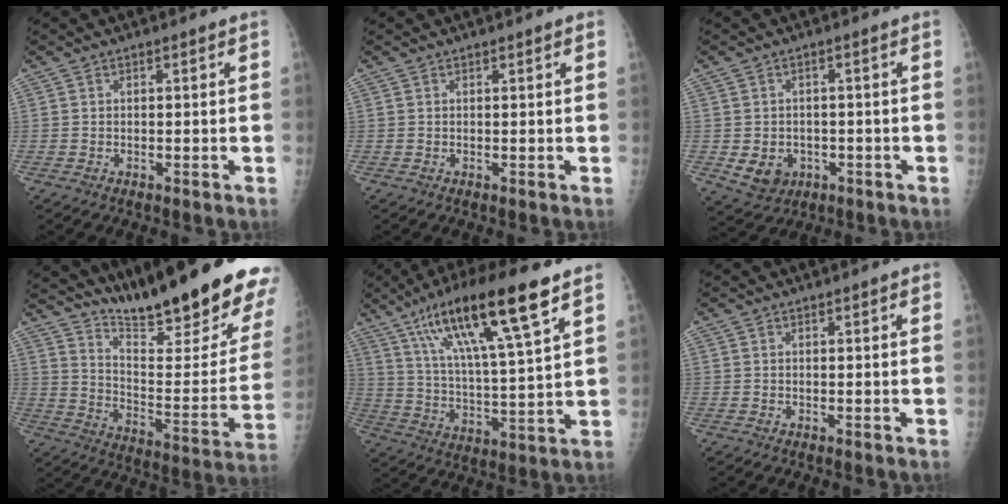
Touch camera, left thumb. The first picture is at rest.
{"total": 0.7, "force": [0.4, 0.1, 0.5], "torque": [-0.007, 0.001, 0.004]}
{"total": 5.9, "force": [-1.8, 5.0, 2.8], "torque": [-0.032, 0.011, -0.013]}
{"total": 26.7, "force": [20.6, 4.1, 16.5], "torque": [-0.218, -0.137, 0.304]}
{"total": 20.1, "force": [11.4, 3.1, 16.3], "torque": [-0.282, -0.030, 0.205]}
{"total": 1.0, "force": [0.6, 0.2, 0.8], "torque": [-0.011, 0.000, 0.006]}